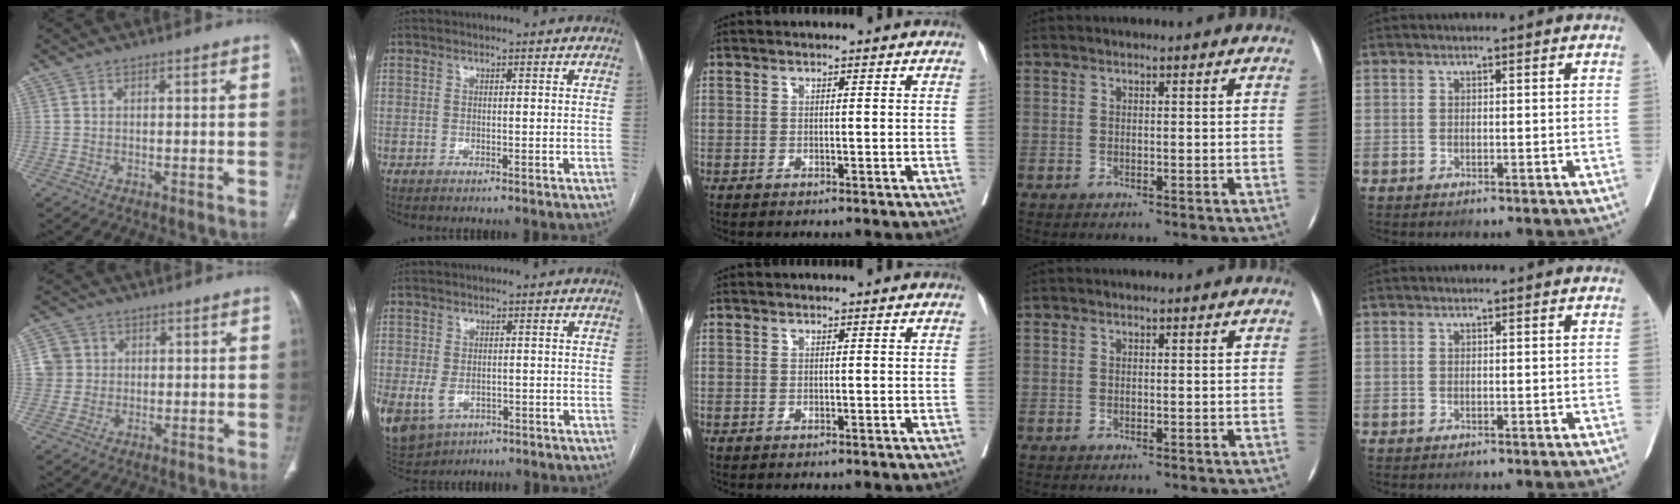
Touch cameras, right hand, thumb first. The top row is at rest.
{"thumb": {"total": 4.6, "force": [0.7, 4.5, 0.3], "torque": [0.024, 0.004, 0.012]}, "index": {"total": 13.0, "force": [-4.5, 10.2, 6.8], "torque": [-0.194, -0.004, -0.057]}}